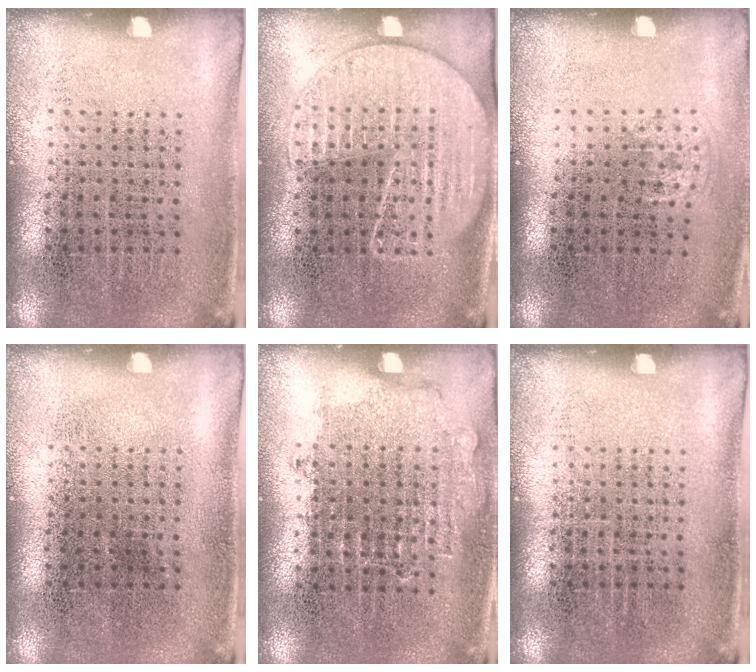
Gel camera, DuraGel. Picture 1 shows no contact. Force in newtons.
{"total": 1.6, "press": 1.5, "slide": 0.5}
{"total": 0.6, "press": 0.5, "slide": 0.3}
{"total": 0.0}
{"total": 0.8, "press": 0.8, "slide": 0.3}
{"total": 0.0}